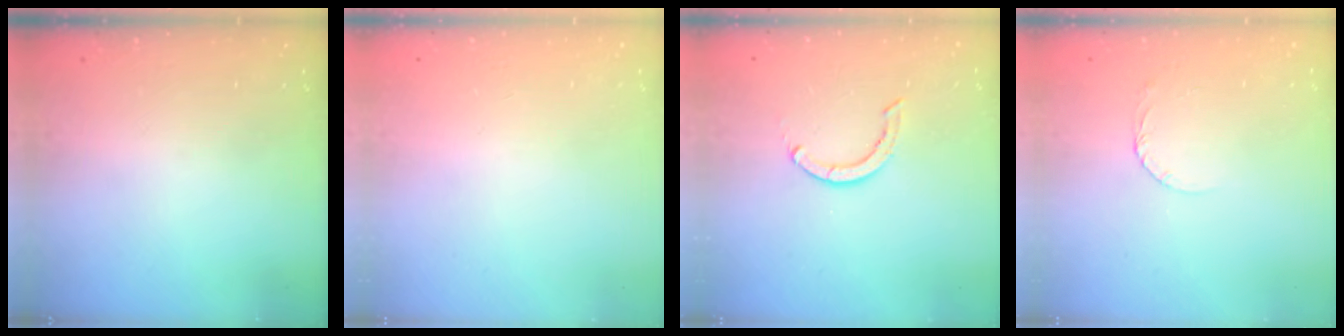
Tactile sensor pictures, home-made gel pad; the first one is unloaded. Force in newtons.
{"total": 2.6, "press": 2.6, "slide": 0.2}
{"total": 3.1, "press": 3.0, "slide": 0.3}
{"total": 2.6, "press": 2.6, "slide": 0.1}